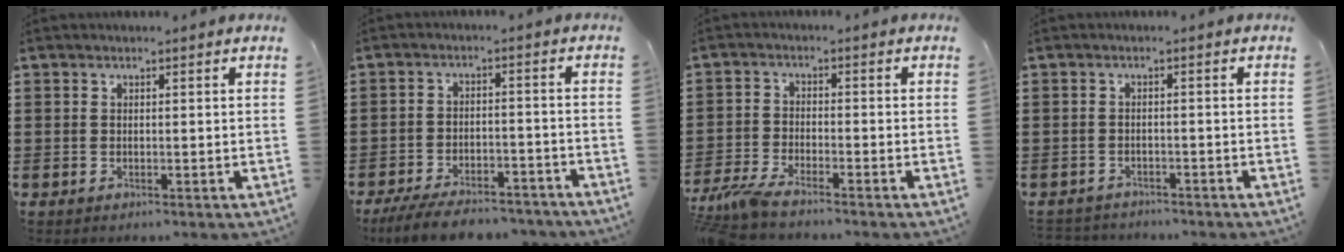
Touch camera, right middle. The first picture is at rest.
{"total": 6.6, "force": [-6.0, 1.2, 2.4], "torque": [-0.052, 0.003, -0.116]}
{"total": 4.7, "force": [-4.2, 0.4, 2.0], "torque": [-0.070, -0.017, -0.091]}
{"total": 1.8, "force": [-1.7, 0.3, -0.3], "torque": [-0.002, 0.000, -0.040]}